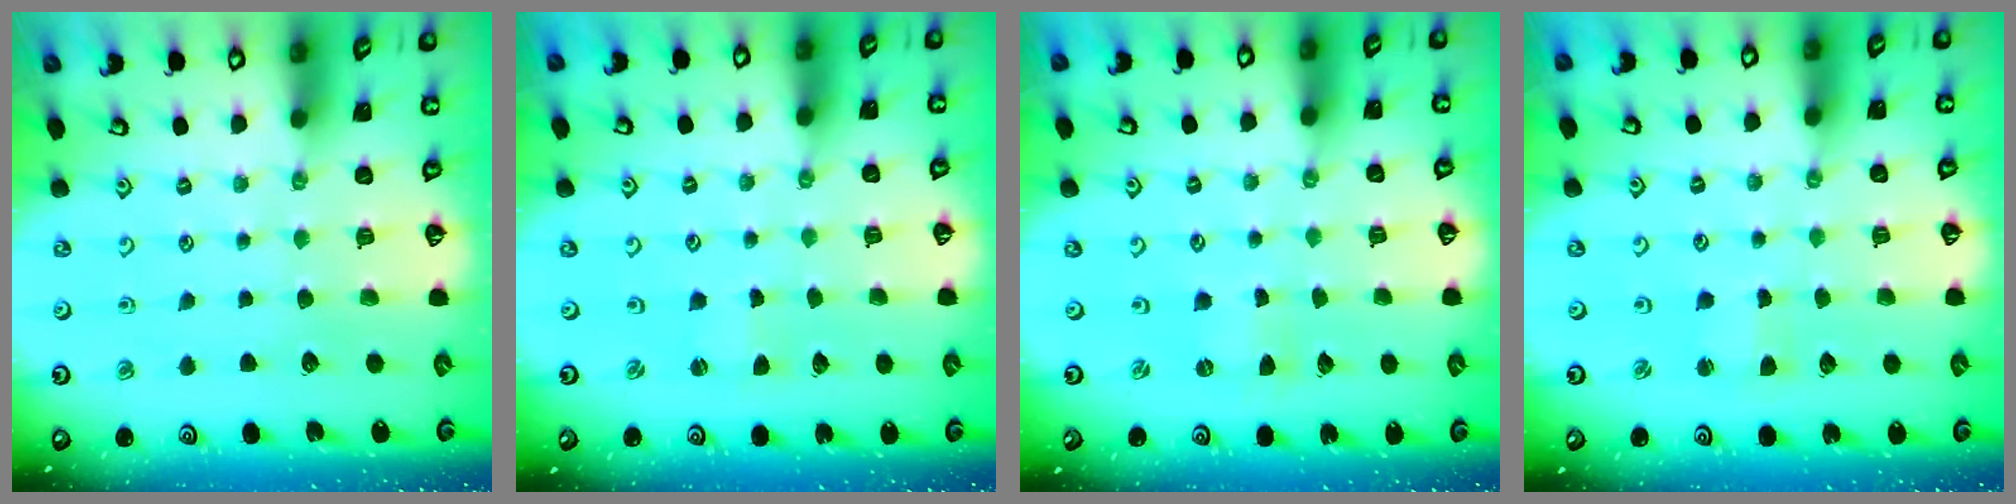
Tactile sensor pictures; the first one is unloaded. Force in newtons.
{"total": 1.0, "press": 0.9, "slide": 0.1}
{"total": 0.0}
{"total": 2.1, "press": 2.0, "slide": 0.3}